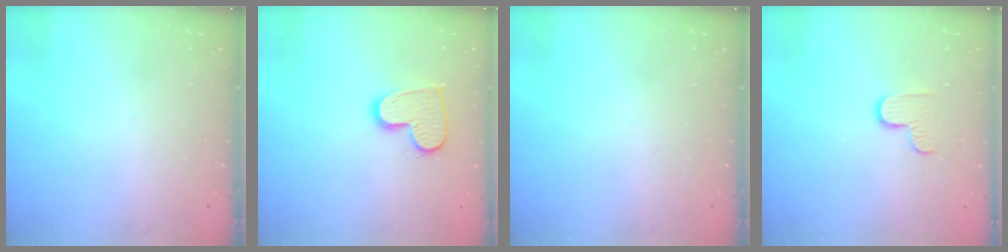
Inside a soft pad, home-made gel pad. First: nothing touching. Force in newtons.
{"total": 12.0, "press": 11.9, "slide": 0.8}
{"total": 0.0}
{"total": 4.5, "press": 4.5, "slide": 0.4}